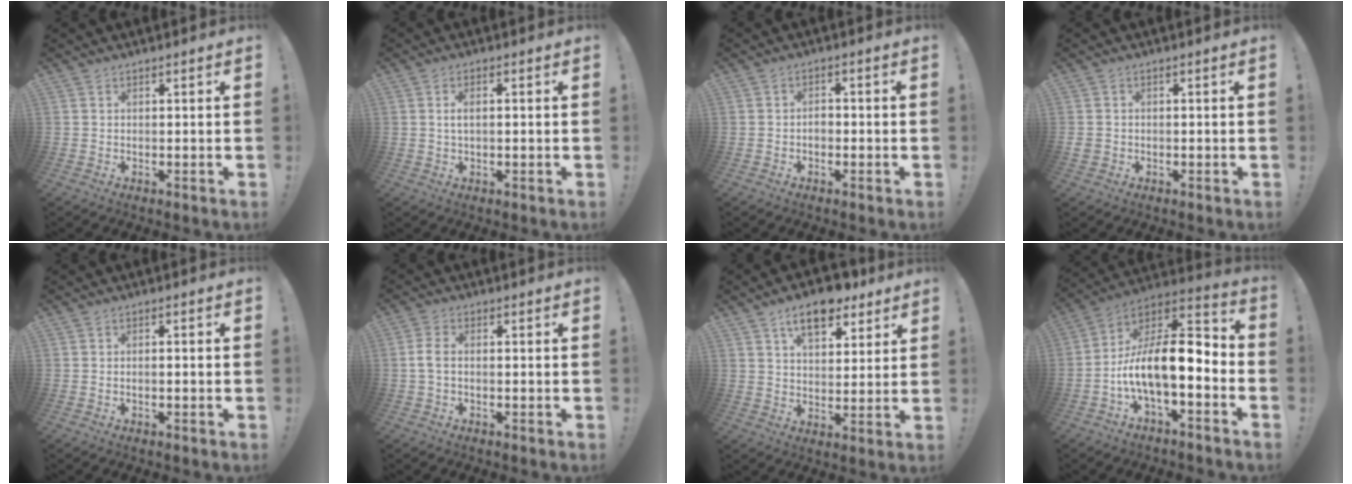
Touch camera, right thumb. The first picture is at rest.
{"total": 2.6, "force": [0.2, 1.0, 2.3], "torque": [-0.038, 0.004, 0.002]}
{"total": 2.1, "force": [-1.0, 1.5, 1.2], "torque": [-0.022, 0.006, -0.018]}
{"total": 1.9, "force": [-0.2, 1.6, 0.9], "torque": [-0.024, 0.005, 0.000]}
{"total": 1.1, "force": [-0.8, 0.1, 0.7], "torque": [-0.013, 0.003, -0.014]}
{"total": 3.8, "force": [-0.3, 1.9, 3.2], "torque": [-0.077, 0.009, -0.007]}
{"total": 11.0, "force": [7.0, 5.8, 6.2], "torque": [-0.087, -0.035, 0.122]}
{"total": 14.4, "force": [-3.0, 5.6, 13.0], "torque": [-0.234, 0.004, -0.048]}